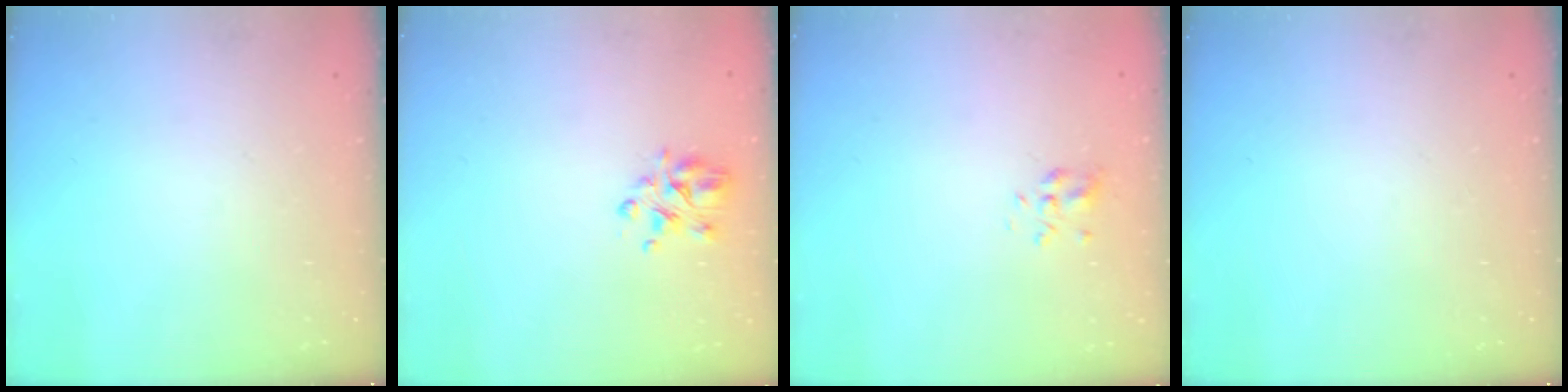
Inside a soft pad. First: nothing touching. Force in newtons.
{"total": 5.1, "press": 4.8, "slide": 1.8}
{"total": 3.3, "press": 3.1, "slide": 1.1}
{"total": 0.0}